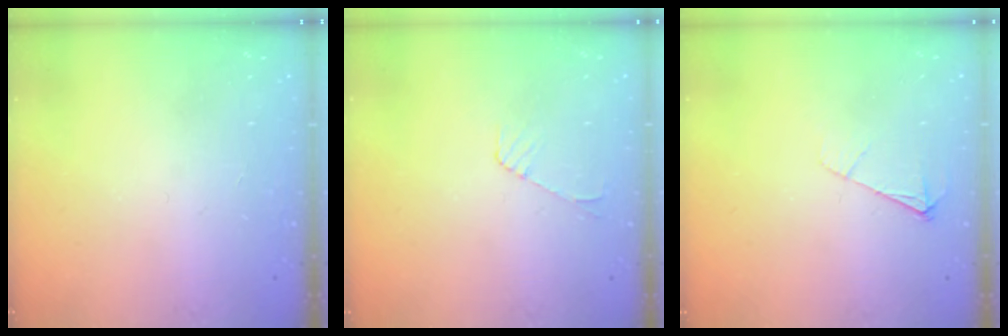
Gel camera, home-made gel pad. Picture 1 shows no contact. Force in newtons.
{"total": 5.3, "press": 5.2, "slide": 0.5}
{"total": 5.5, "press": 5.4, "slide": 0.7}